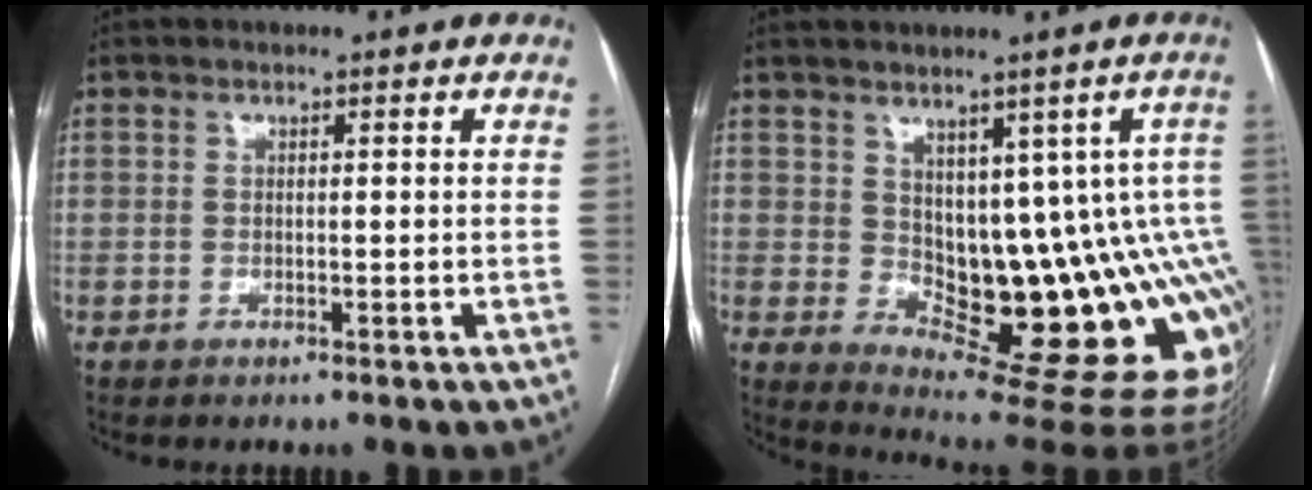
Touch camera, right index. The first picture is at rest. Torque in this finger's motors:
{"motor_torque": [1.89, -0.25, 0.40, 0.06]}